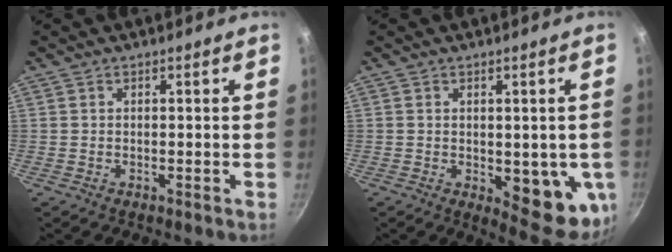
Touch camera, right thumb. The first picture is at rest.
{"total": 12.2, "force": [-2.2, 5.4, 10.7], "torque": [-0.094, -0.018, -0.020]}